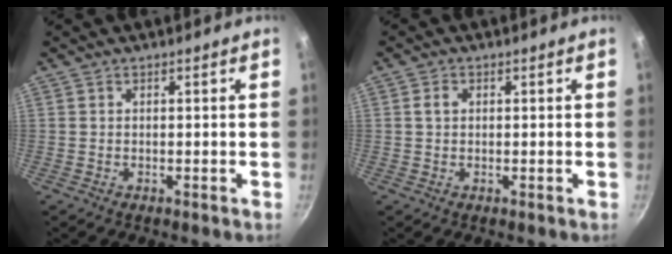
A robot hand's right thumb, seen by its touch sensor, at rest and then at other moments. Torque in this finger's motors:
{"motor_torque": [-0.08, 0.28, 0.25, 0.23, 0.06]}